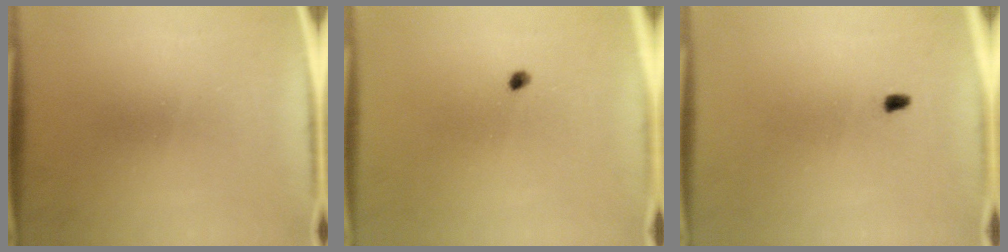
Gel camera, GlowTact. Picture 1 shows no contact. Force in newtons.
{"total": 0.9}
{"total": 0.9}